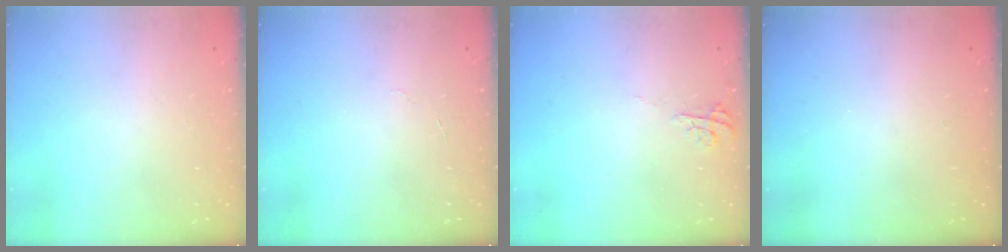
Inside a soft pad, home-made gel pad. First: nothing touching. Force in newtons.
{"total": 4.0, "press": 3.9, "slide": 0.4}
{"total": 5.3, "press": 5.3, "slide": 0.5}
{"total": 0.0}